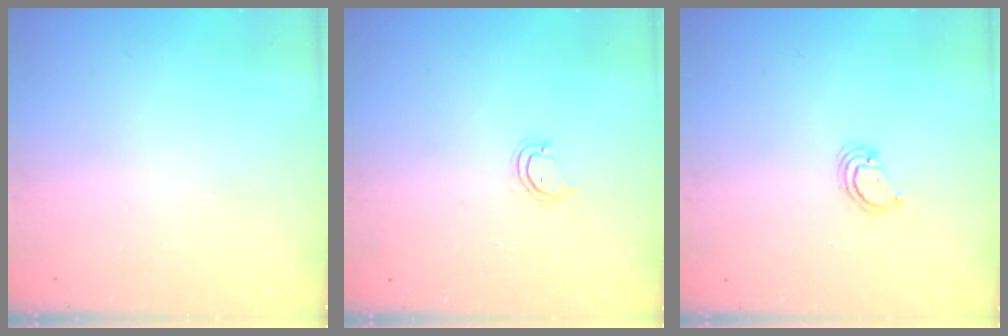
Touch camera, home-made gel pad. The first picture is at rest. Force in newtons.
{"total": 3.4, "press": 3.4, "slide": 0.2}
{"total": 2.3, "press": 2.3, "slide": 0.1}